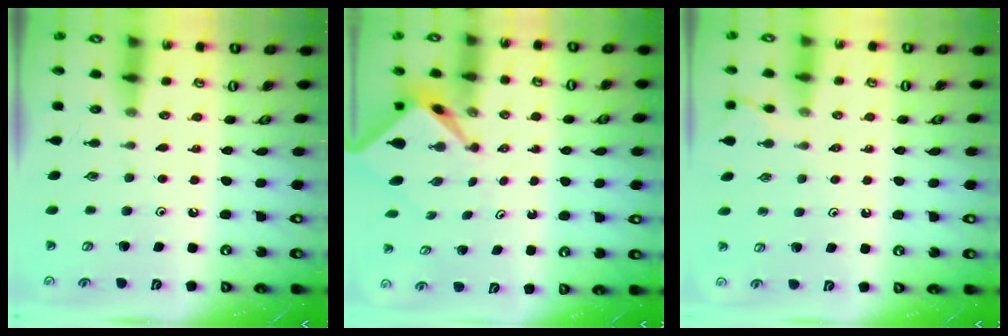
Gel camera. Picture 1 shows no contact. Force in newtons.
{"total": 2.5, "press": 2.5, "slide": 0.2}
{"total": 2.9, "press": 2.8, "slide": 0.6}